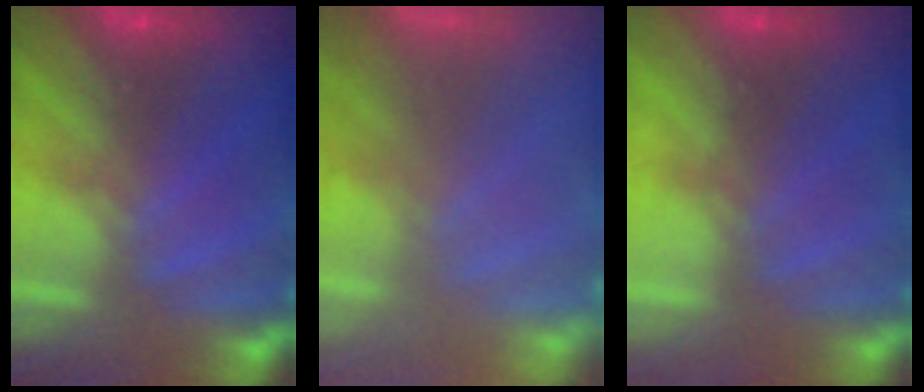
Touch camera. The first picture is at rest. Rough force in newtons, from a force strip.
{"total": 7.7}
{"total": 2.3}